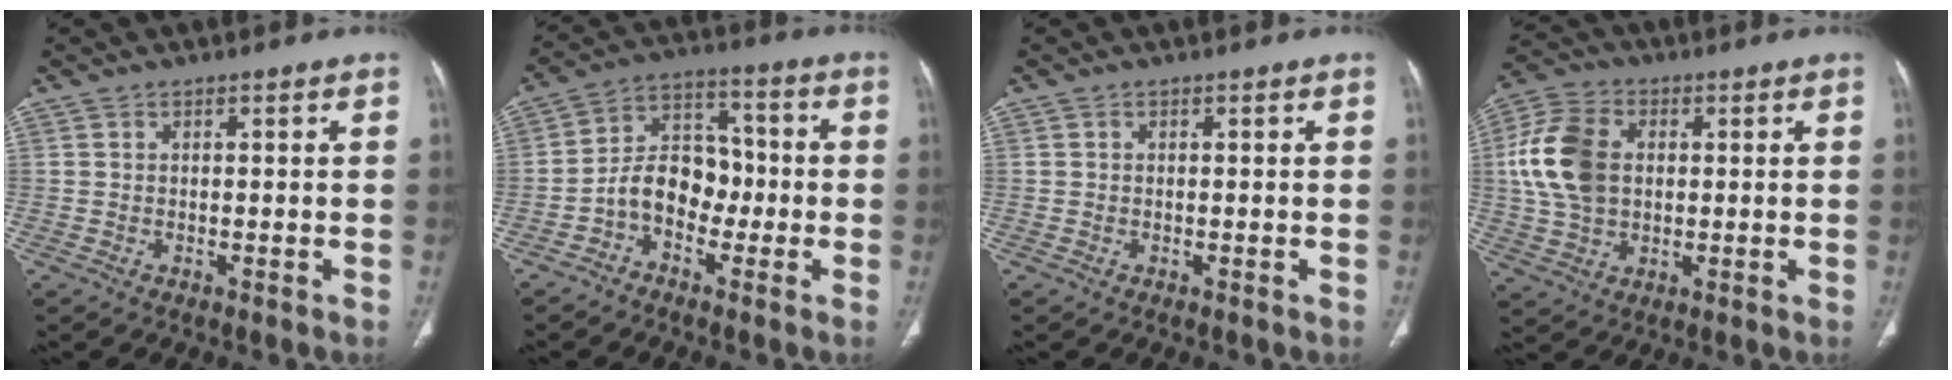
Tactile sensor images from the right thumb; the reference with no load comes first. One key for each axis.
{"total": 9.7, "fx": -2.9, "fy": 7.0, "fz": 6.0, "tx": -0.072, "ty": 0.044, "tz": -0.064}
{"total": 0.0}
{"total": 13.2, "fx": 1.5, "fy": 9.3, "fz": 9.2, "tx": -0.178, "ty": 0.013, "tz": 0.027}